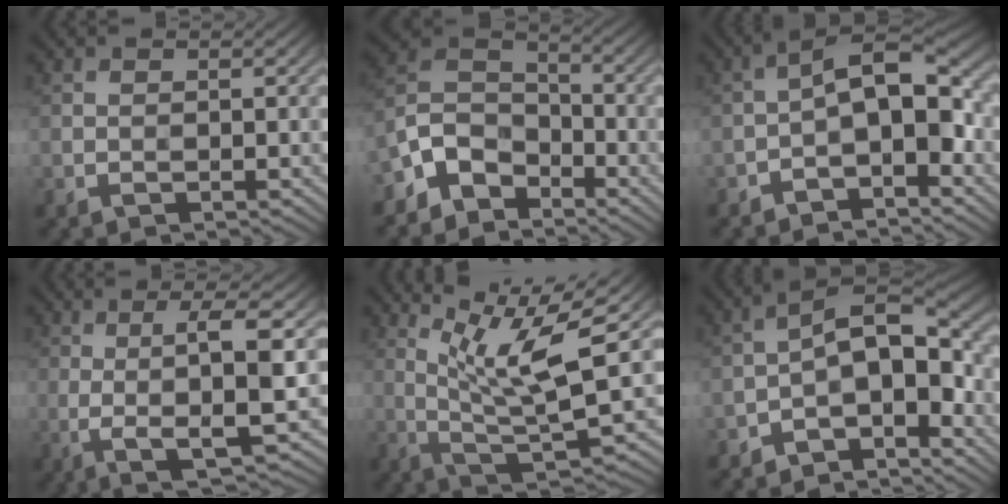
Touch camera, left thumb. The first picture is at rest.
{"total": 7.3, "force": [-5.2, 4.3, 2.7], "torque": [-0.063, -0.004, -0.120]}
{"total": 8.4, "force": [-2.7, 3.2, 7.3], "torque": [-0.107, 0.006, -0.045]}
{"total": 7.9, "force": [1.1, 1.3, 7.8], "torque": [-0.124, 0.010, 0.020]}
{"total": 10.1, "force": [5.0, 1.9, 8.5], "torque": [-0.157, 0.009, 0.098]}
{"total": 9.7, "force": [-4.2, 4.0, 7.8], "torque": [-0.113, -0.001, -0.074]}